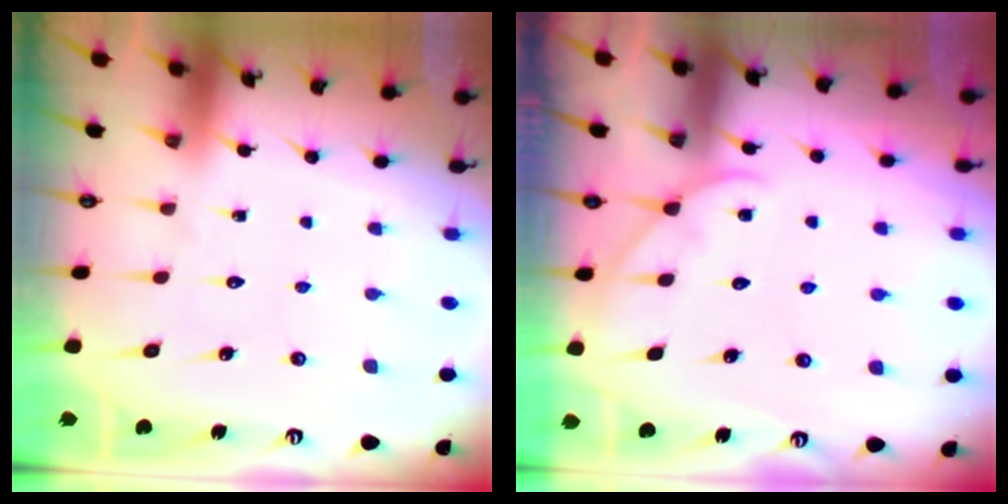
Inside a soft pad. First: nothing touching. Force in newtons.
{"total": 3.2, "press": 3.2, "slide": 0.4}